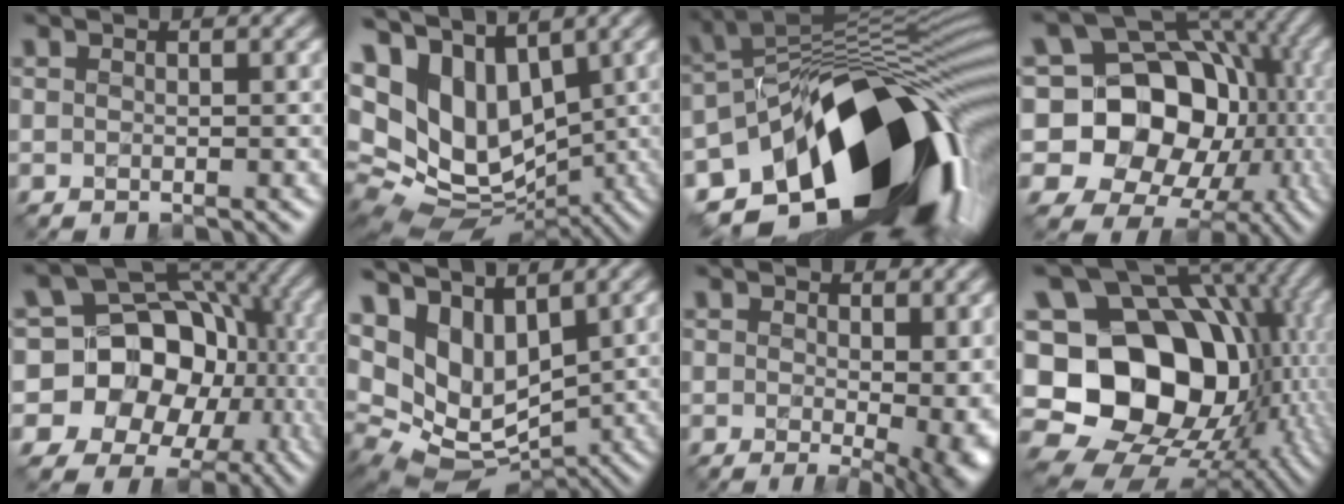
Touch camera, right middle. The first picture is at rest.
{"total": 14.9, "force": [4.4, 10.2, 9.9], "torque": [-0.209, 0.020, 0.106]}
{"total": 19.7, "force": [-8.4, 9.8, 14.9], "torque": [-0.229, -0.024, -0.122]}
{"total": 16.0, "force": [-1.2, 13.9, 7.9], "torque": [-0.105, 0.012, -0.037]}
{"total": 15.8, "force": [-4.1, 14.1, 6.0], "torque": [-0.118, 0.002, -0.070]}
{"total": 9.1, "force": [4.1, 5.8, 5.7], "torque": [-0.119, 0.002, 0.093]}
{"total": 8.4, "force": [-0.6, 3.8, 7.5], "torque": [-0.068, -0.010, 0.002]}
{"total": 19.5, "force": [-1.2, 16.0, 11.2], "torque": [-0.187, -0.001, -0.017]}